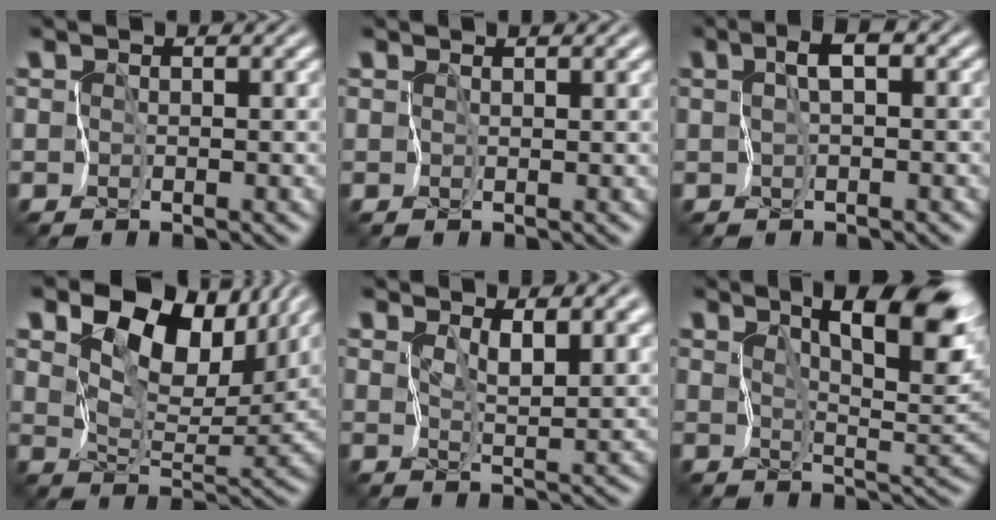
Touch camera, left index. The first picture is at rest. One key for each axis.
{"total": 1.3, "fx": 0.9, "fy": 0.2, "fz": 0.9, "tx": -0.008, "ty": 0.002, "tz": 0.020}
{"total": 2.3, "fx": 0.2, "fy": 0.8, "fz": 2.1, "tx": -0.037, "ty": 0.011, "tz": -0.001}
{"total": 9.3, "fx": 5.4, "fy": 4.8, "fz": 5.9, "tx": -0.104, "ty": -0.004, "tz": 0.094}
{"total": 4.0, "fx": 2.6, "fy": 1.1, "fz": 2.8, "tx": -0.053, "ty": -0.007, "tz": 0.053}
{"total": 9.4, "fx": 4.7, "fy": 2.5, "fz": 7.8, "tx": -0.117, "ty": 0.003, "tz": 0.080}